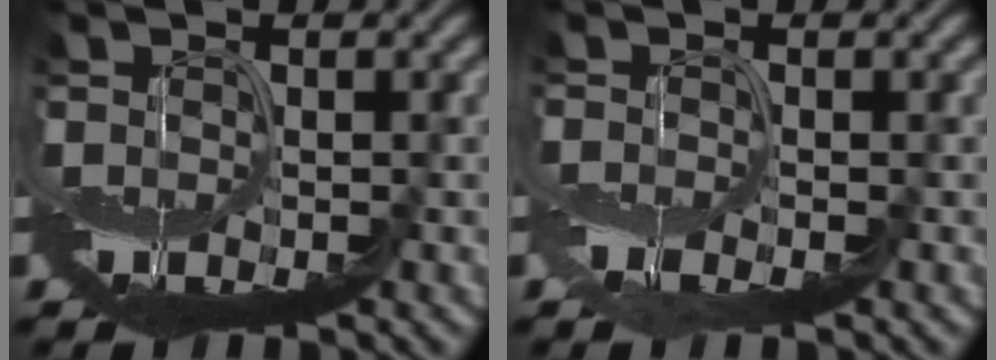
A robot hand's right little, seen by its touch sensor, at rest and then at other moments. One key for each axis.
{"total": 1.0, "fx": -0.4, "fy": -0.5, "fz": -0.7, "tx": 0.014, "ty": 0.002, "tz": -0.010}